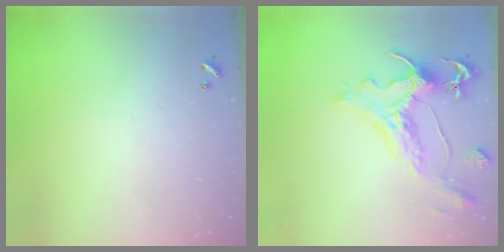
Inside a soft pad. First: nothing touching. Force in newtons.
{"total": 1.5, "press": 0.7, "slide": 1.3}